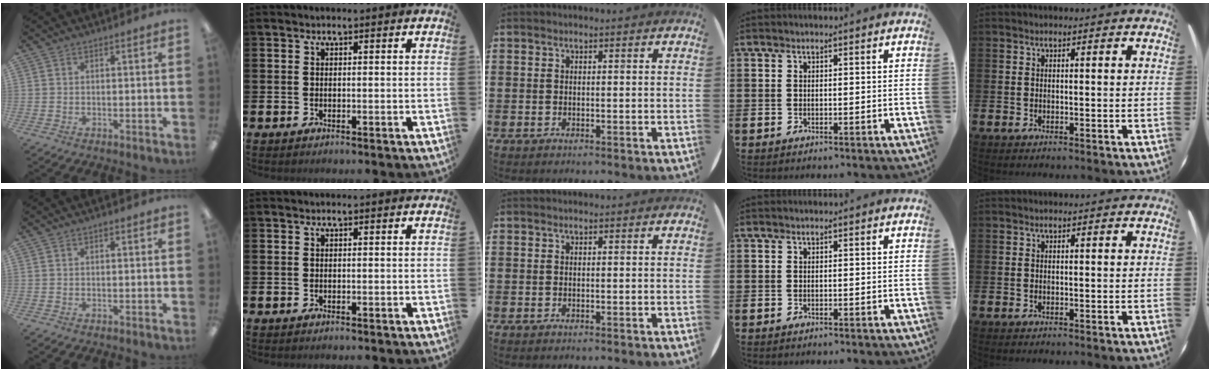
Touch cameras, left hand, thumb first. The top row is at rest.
{"thumb": {"total": 0.7, "force": [0.5, 0.2, 0.5], "torque": [-0.003, 0.001, 0.006]}}